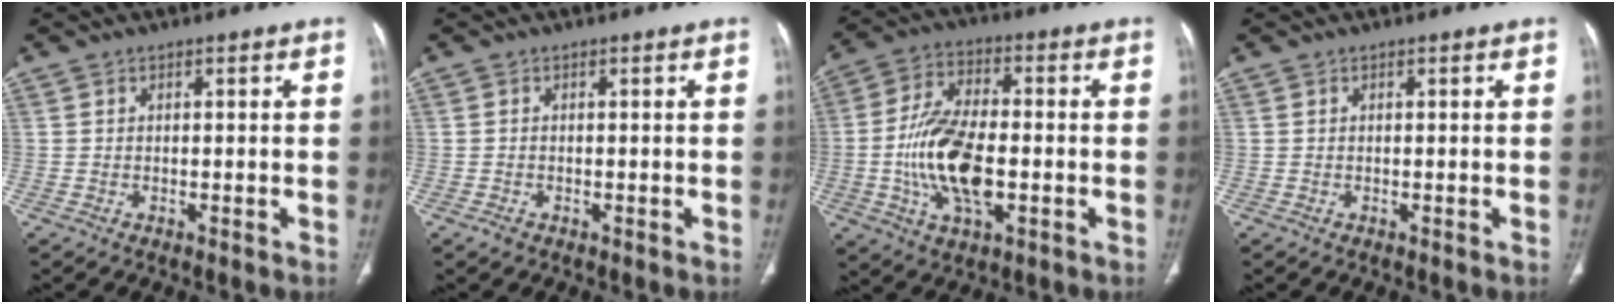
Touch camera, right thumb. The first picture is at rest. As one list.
[{"total": 1.0, "force": [-0.6, 0.7, 0.4], "torque": [-0.007, 0.001, -0.012]}, {"total": 15.4, "force": [-2.6, 7.6, 13.2], "torque": [-0.255, 0.011, -0.047]}, {"total": 0.0}]